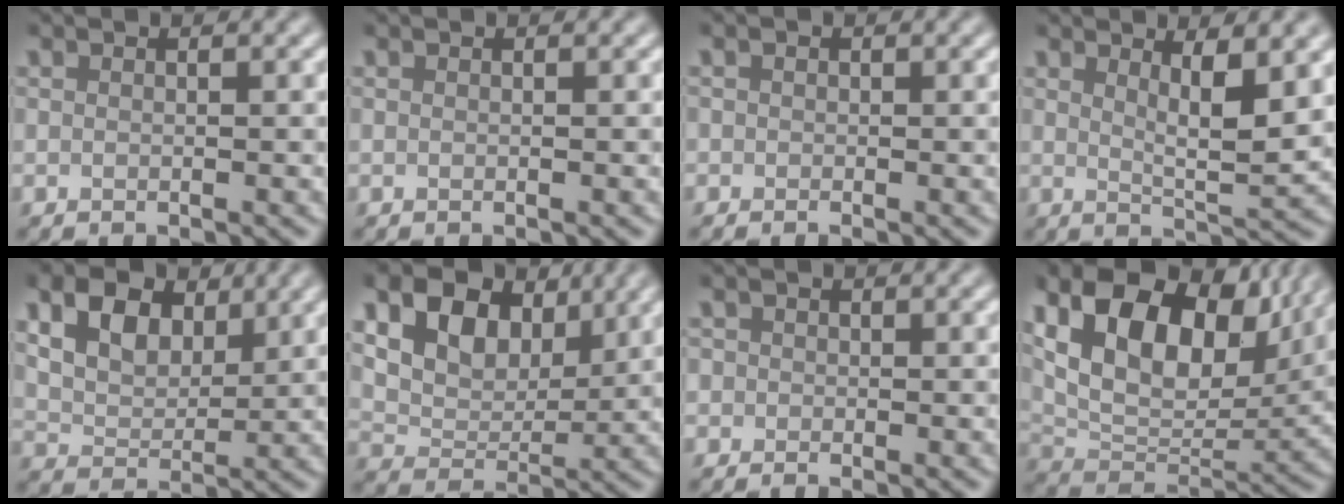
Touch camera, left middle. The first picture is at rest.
{"total": 0.0}
{"total": 0.6, "force": [-0.2, 0.6, 0.1], "torque": [0.003, -0.004, -0.005]}
{"total": 3.9, "force": [1.7, 1.0, 3.4], "torque": [-0.052, -0.013, 0.030]}
{"total": 6.5, "force": [3.1, 4.1, 3.9], "torque": [-0.085, 0.007, 0.047]}
{"total": 11.8, "force": [5.9, 7.7, 6.7], "torque": [-0.125, 0.023, 0.098]}
{"total": 1.0, "force": [-0.1, 1.0, 0.1], "torque": [0.009, -0.004, -0.010]}
{"total": 14.0, "force": [6.1, 8.3, 9.4], "torque": [-0.175, 0.012, 0.112]}